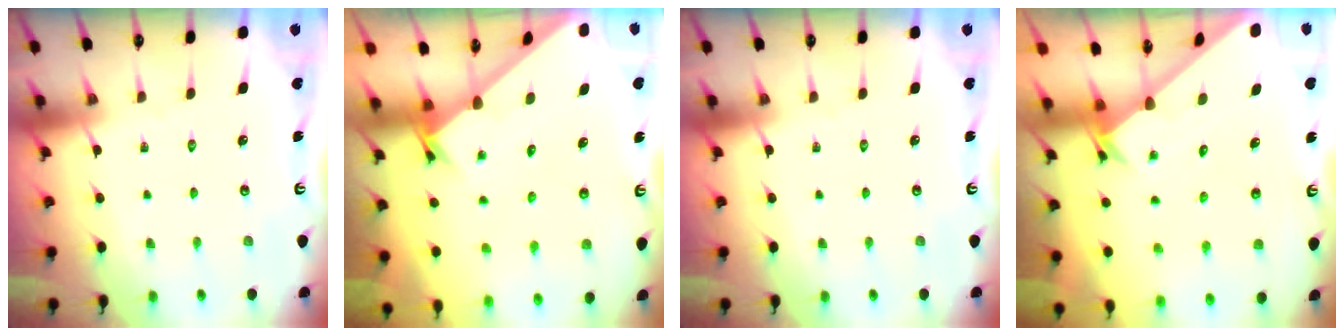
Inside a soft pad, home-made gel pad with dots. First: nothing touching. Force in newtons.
{"total": 1.7, "press": 1.7, "slide": 0.1}
{"total": 0.0}
{"total": 2.2, "press": 2.2, "slide": 0.1}